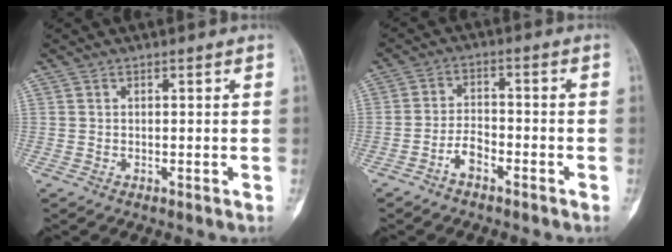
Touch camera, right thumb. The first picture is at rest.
{"total": 4.3, "force": [-2.8, 2.2, 2.5], "torque": [-0.041, 0.026, -0.054]}